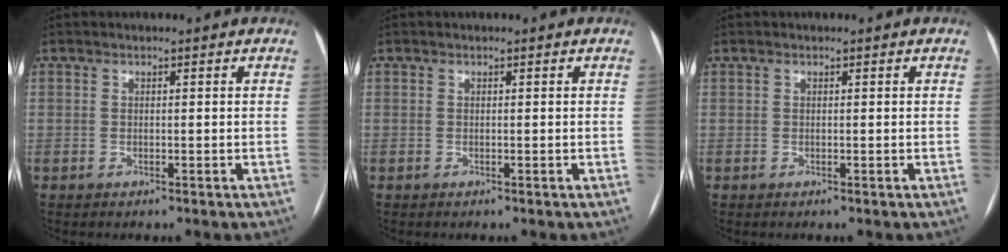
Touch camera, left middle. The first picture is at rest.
{"total": 0.0}
{"total": 0.0}